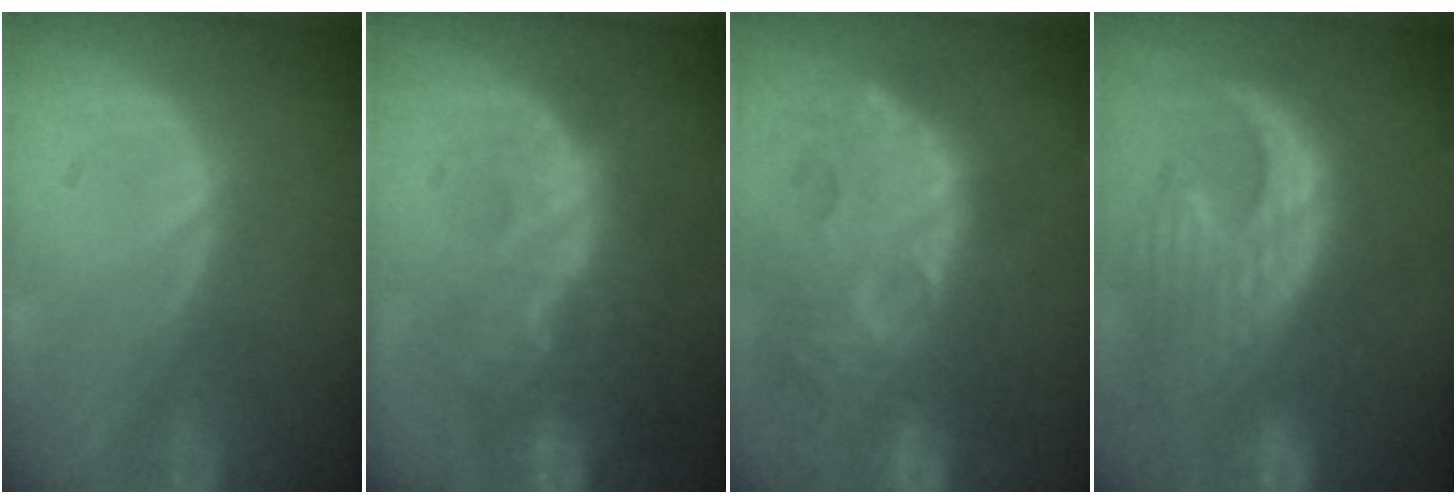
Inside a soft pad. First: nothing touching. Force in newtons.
{"total": 10.8, "press": 9.4, "slide": 5.3}
{"total": 14.2, "press": 12.5, "slide": 6.8}
{"total": 12.9, "press": 11.2, "slide": 6.4}